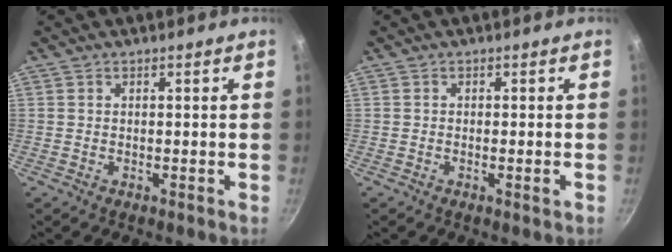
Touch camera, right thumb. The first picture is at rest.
{"total": 1.3, "force": [-0.5, 0.1, 1.2], "torque": [-0.024, 0.001, -0.009]}